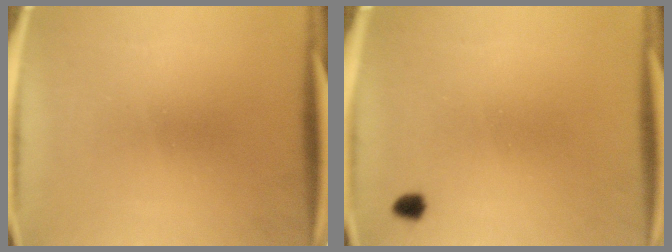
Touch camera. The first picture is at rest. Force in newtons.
{"total": 1.4}